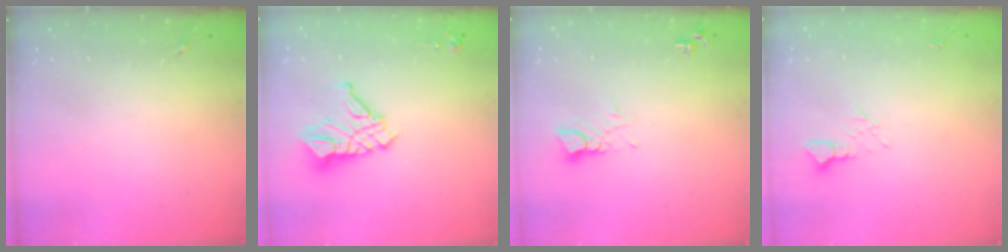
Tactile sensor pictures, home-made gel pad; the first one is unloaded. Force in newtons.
{"total": 12.6, "press": 12.5, "slide": 1.3}
{"total": 3.6, "press": 3.6, "slide": 0.3}
{"total": 2.7, "press": 2.7, "slide": 0.2}